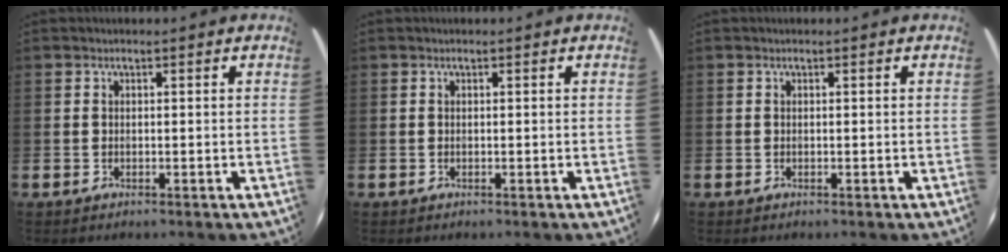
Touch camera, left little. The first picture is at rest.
{"total": 0.0}
{"total": 0.0}